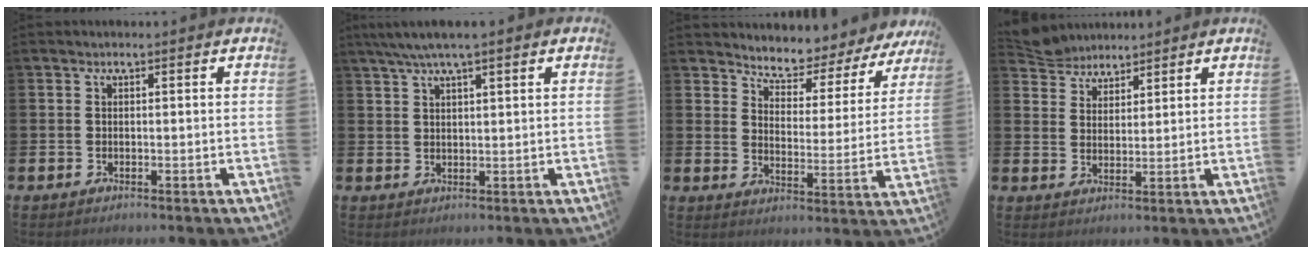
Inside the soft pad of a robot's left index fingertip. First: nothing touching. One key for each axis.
{"total": 4.2, "fx": 3.2, "fy": 0.3, "fz": 2.6, "tx": -0.061, "ty": 0.002, "tz": 0.059}
{"total": 5.2, "fx": 5.0, "fy": 1.4, "fz": 0.2, "tx": -0.037, "ty": -0.044, "tz": 0.082}
{"total": 4.6, "fx": 4.4, "fy": 1.1, "fz": -0.4, "tx": -0.003, "ty": -0.022, "tz": 0.081}